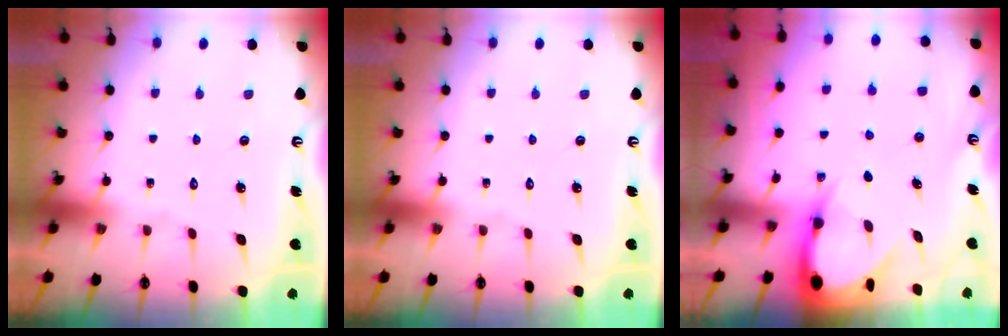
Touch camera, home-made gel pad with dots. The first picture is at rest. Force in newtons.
{"total": 0.0}
{"total": 4.6, "press": 4.5, "slide": 0.5}